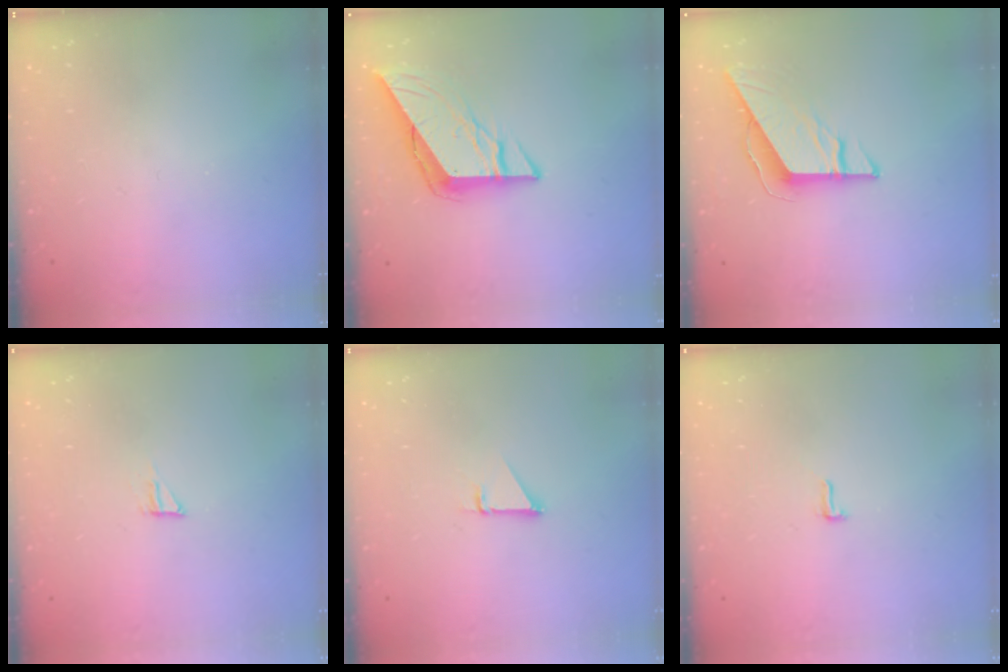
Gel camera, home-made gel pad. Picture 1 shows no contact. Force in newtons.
{"total": 9.4, "press": 9.3, "slide": 0.7}
{"total": 9.0, "press": 9.0, "slide": 0.4}
{"total": 5.1, "press": 5.1, "slide": 0.4}
{"total": 0.9, "press": 0.9, "slide": 0.1}
{"total": 3.7, "press": 3.3, "slide": 1.7}